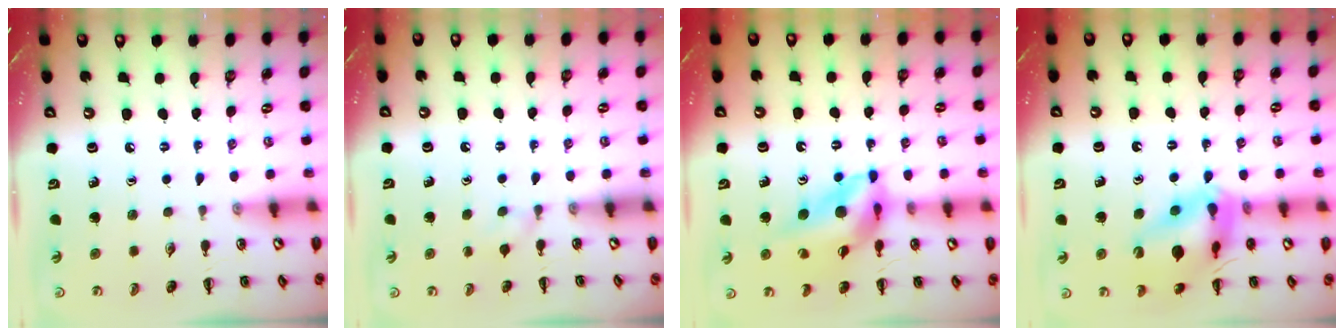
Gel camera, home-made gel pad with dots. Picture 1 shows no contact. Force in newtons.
{"total": 1.9, "press": 1.7, "slide": 0.9}
{"total": 11.6, "press": 11.0, "slide": 3.8}
{"total": 15.1, "press": 14.9, "slide": 2.7}